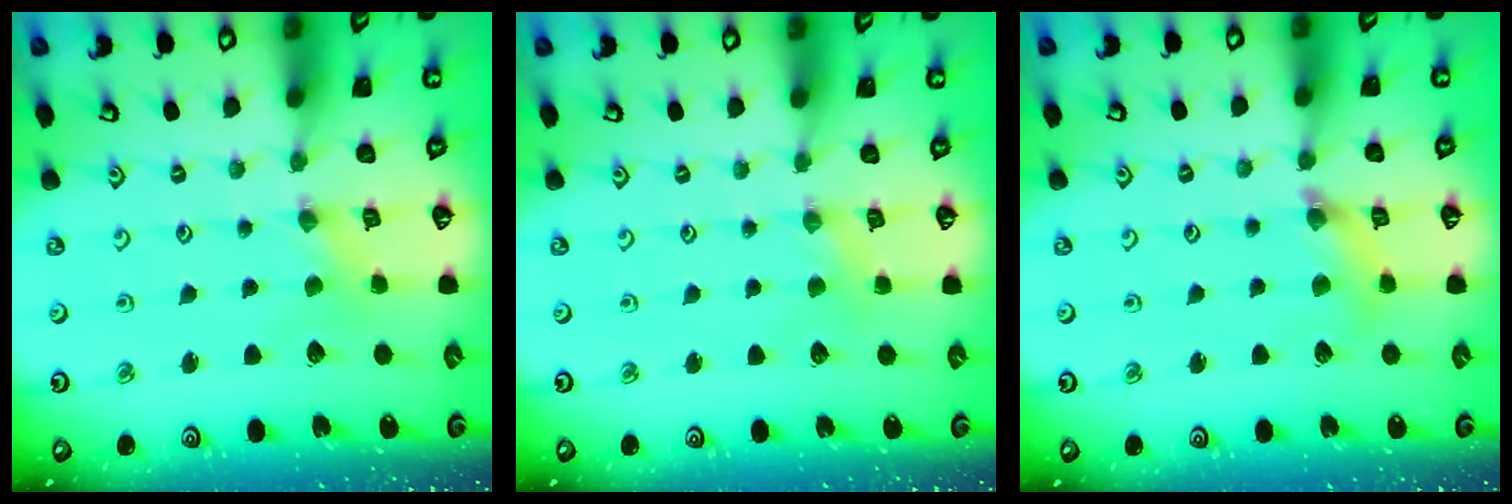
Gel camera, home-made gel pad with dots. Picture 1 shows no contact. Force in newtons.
{"total": 2.8, "press": 2.7, "slide": 0.5}
{"total": 6.4, "press": 6.4, "slide": 0.6}